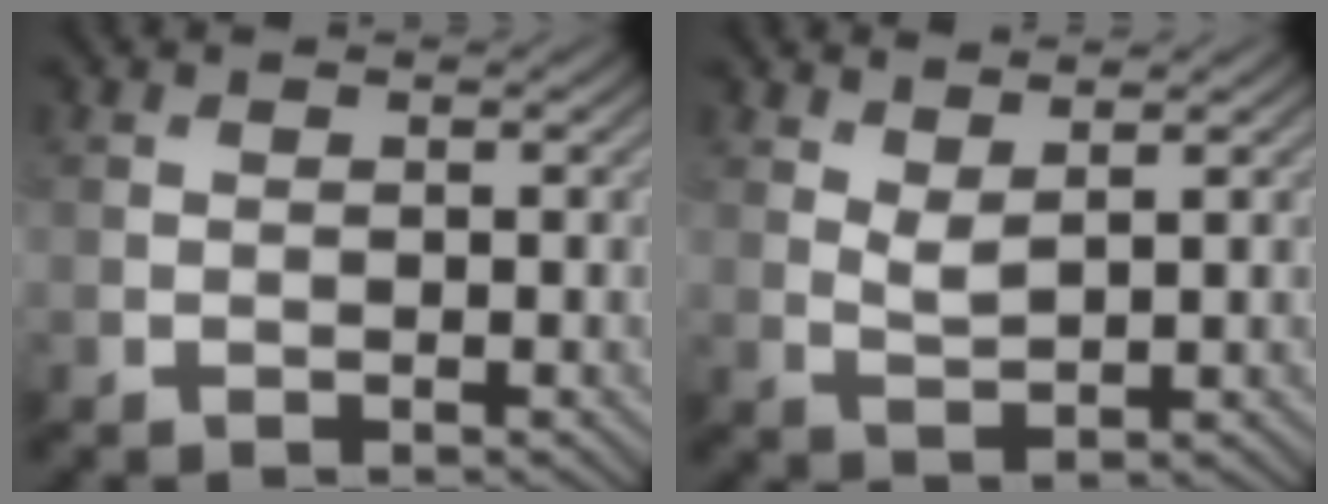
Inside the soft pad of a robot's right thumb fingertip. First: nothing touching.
{"total": 2.3, "force": [1.7, 0.5, 1.3], "torque": [-0.033, -0.004, 0.039]}